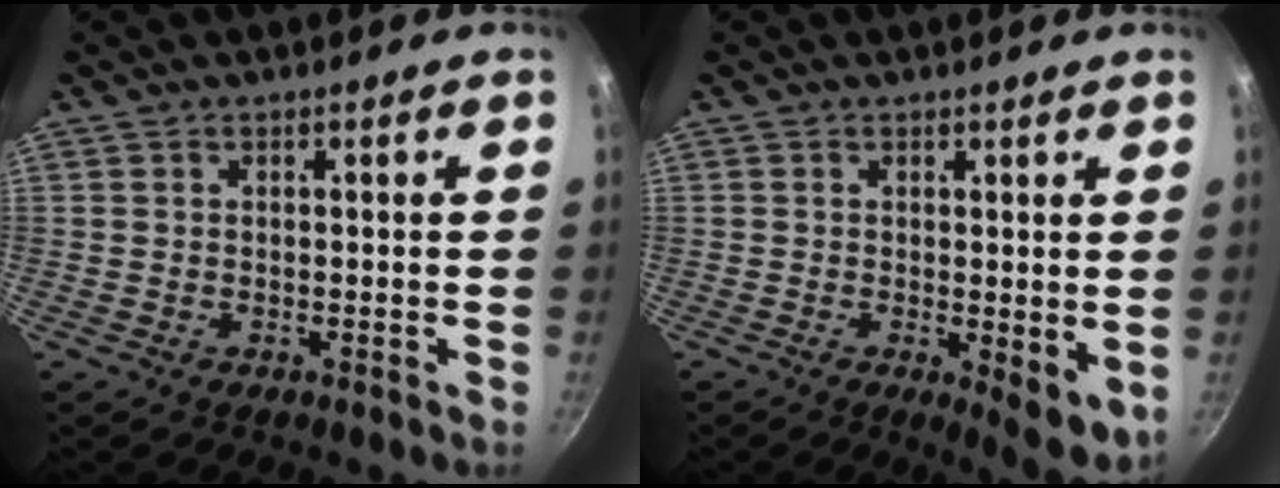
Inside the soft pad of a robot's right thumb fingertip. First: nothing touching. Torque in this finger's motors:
{"motor_torque": [-0.25, 0.15, -0.14, 0.13, 0.00]}